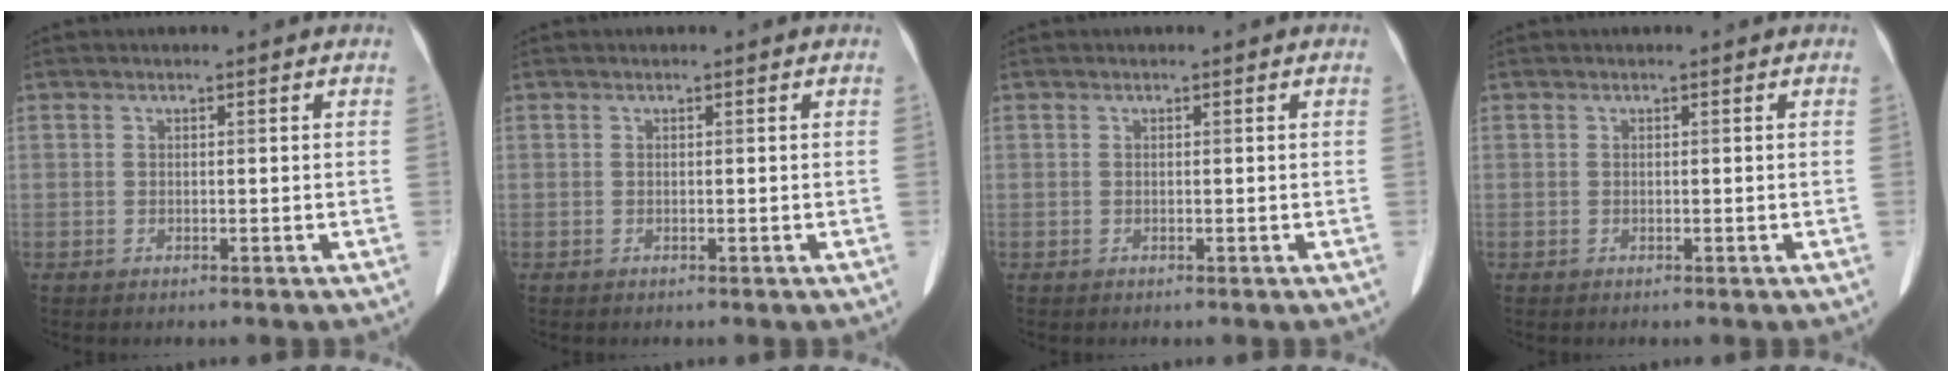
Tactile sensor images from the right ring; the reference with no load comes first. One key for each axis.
{"total": 0.0}
{"total": 0.0}
{"total": 0.0}